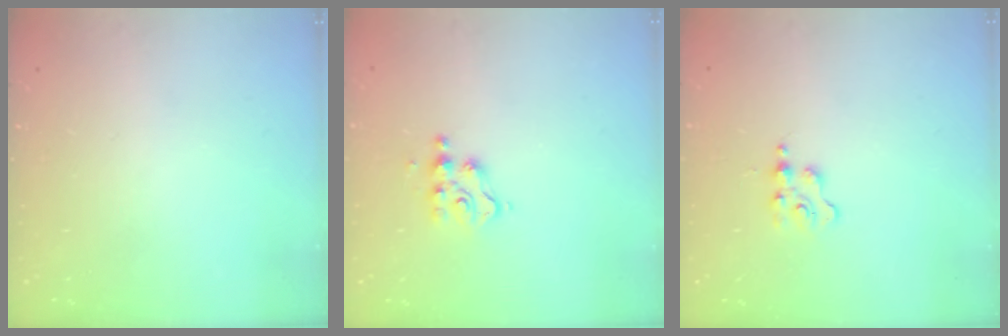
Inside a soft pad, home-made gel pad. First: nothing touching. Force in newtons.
{"total": 4.6, "press": 4.6, "slide": 0.3}
{"total": 1.3, "press": 1.3, "slide": 0.2}